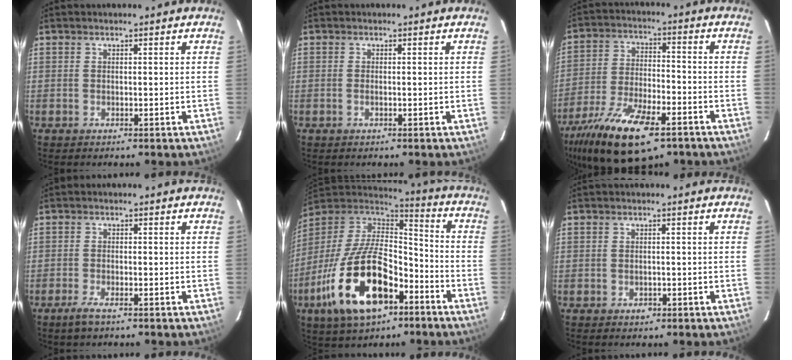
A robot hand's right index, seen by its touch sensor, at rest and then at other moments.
{"total": 0.7, "force": [-0.3, 0.0, 0.6], "torque": [-0.011, 0.000, -0.007]}
{"total": 19.2, "force": [-12.2, 7.1, 12.9], "torque": [-0.260, -0.043, -0.212]}
{"total": 3.3, "force": [-2.4, 0.8, 2.1], "torque": [-0.057, -0.005, -0.048]}
{"total": 23.6, "force": [-11.1, 11.3, 17.5], "torque": [-0.361, -0.027, -0.188]}
{"total": 1.6, "force": [-0.9, 1.2, 0.5], "torque": [-0.008, 0.000, -0.009]}